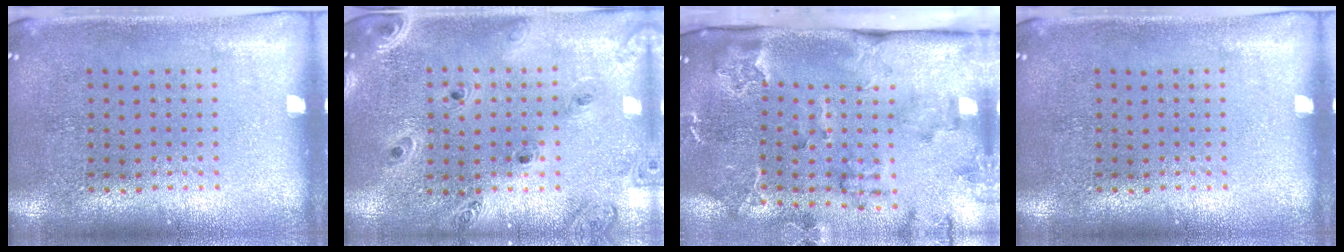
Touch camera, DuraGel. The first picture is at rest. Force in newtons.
{"total": 1.3, "press": 1.3, "slide": 0.1}
{"total": 2.6, "press": 2.4, "slide": 1.1}
{"total": 0.0}